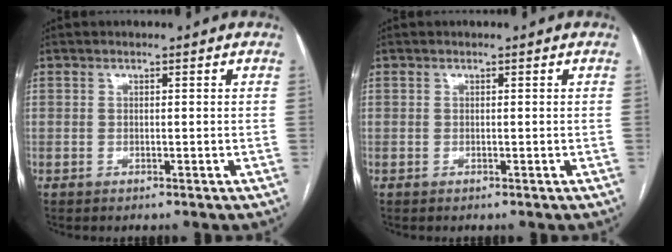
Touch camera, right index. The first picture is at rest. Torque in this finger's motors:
{"motor_torque": [0.00, 0.00, 0.00, 0.00]}